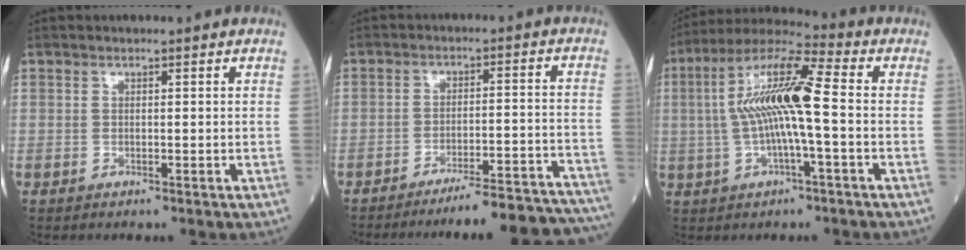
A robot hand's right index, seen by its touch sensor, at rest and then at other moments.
{"total": 19.0, "force": [-18.0, 0.1, 6.2], "torque": [-0.028, 0.009, -0.231]}
{"total": 13.1, "force": [0.0, 1.3, 13.0], "torque": [-0.254, 0.023, -0.008]}